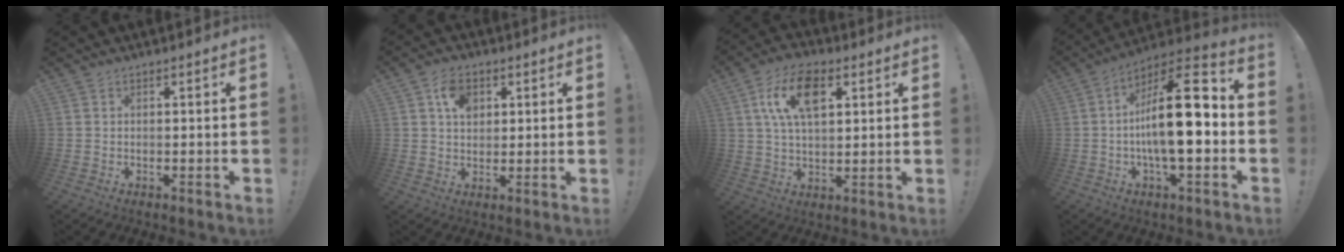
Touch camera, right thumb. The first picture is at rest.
{"total": 7.5, "force": [3.0, 5.5, 4.2], "torque": [-0.068, 0.004, 0.055]}
{"total": 13.9, "force": [4.9, 7.7, 10.4], "torque": [-0.170, 0.009, 0.090]}
{"total": 20.9, "force": [-1.4, 7.5, 19.5], "torque": [-0.309, 0.005, -0.030]}